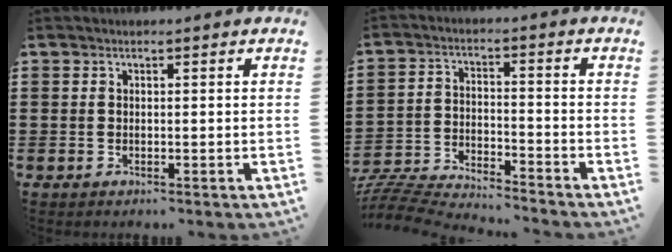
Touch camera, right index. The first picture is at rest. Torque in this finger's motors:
{"motor_torque": [-1.14, 1.01, 0.07, 0.04]}